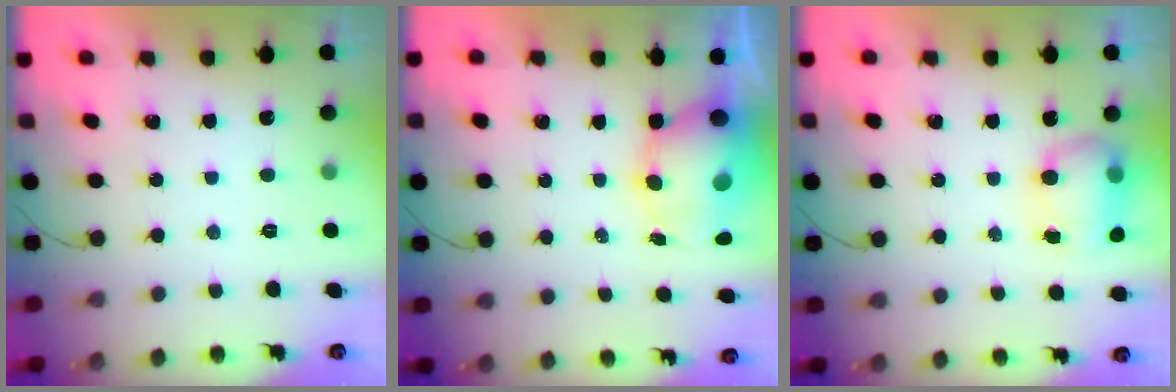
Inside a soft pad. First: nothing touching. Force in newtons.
{"total": 8.4, "press": 8.2, "slide": 2.0}
{"total": 7.6, "press": 7.6, "slide": 0.7}